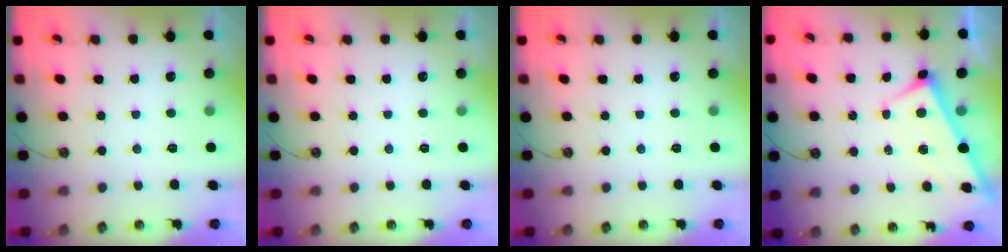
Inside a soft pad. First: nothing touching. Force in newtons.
{"total": 0.0}
{"total": 0.0}
{"total": 2.9, "press": 2.9, "slide": 0.1}